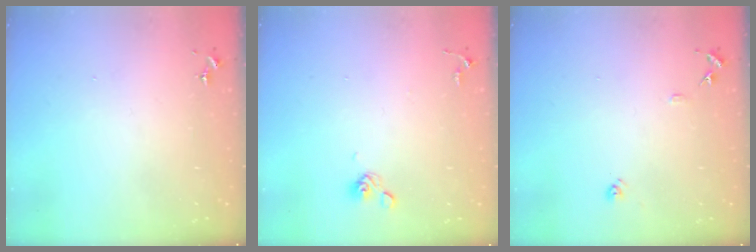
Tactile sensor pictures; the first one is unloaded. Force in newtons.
{"total": 6.3, "press": 6.0, "slide": 2.1}
{"total": 8.3, "press": 8.3, "slide": 0.7}